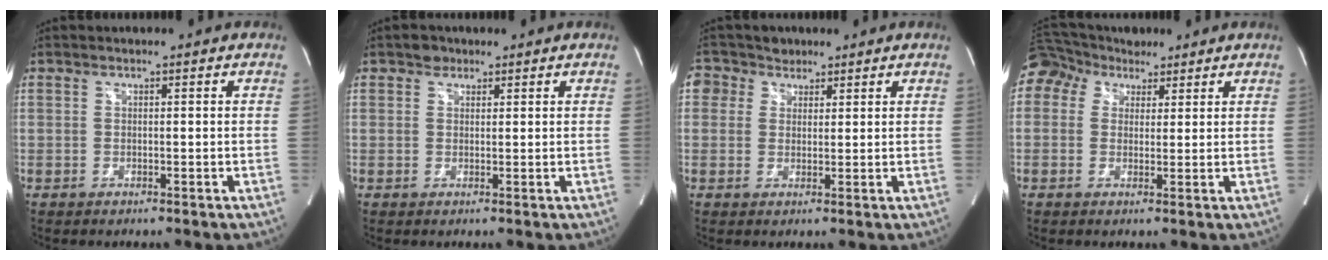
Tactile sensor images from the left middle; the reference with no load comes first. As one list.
[{"total": 1.6, "force": [1.0, 1.2, 0.2], "torque": [-0.002, 0.001, 0.013]}, {"total": 4.1, "force": [2.4, 3.4, 0.0], "torque": [-0.004, 0.024, 0.041]}, {"total": 9.7, "force": [5.9, 7.2, 2.7], "torque": [-0.071, 0.057, 0.107]}]